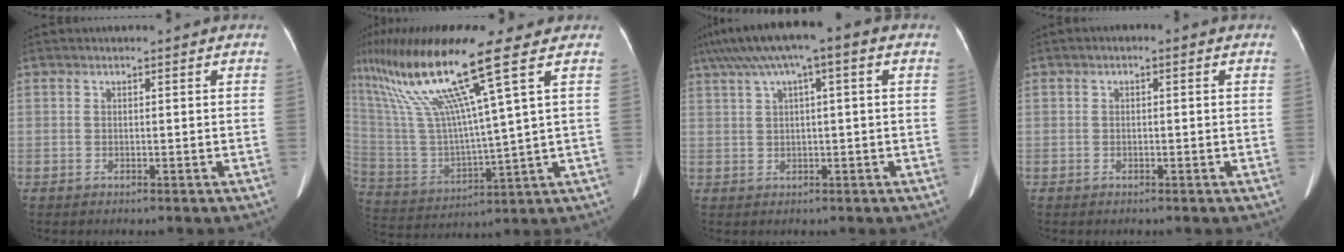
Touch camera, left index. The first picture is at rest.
{"total": 18.8, "force": [11.2, -1.4, 15.0], "torque": [-0.302, 0.011, 0.205]}
{"total": 10.2, "force": [5.0, 1.1, 8.8], "torque": [-0.155, 0.047, 0.079]}
{"total": 0.8, "force": [0.1, 0.4, 0.7], "torque": [-0.009, 0.005, -0.003]}